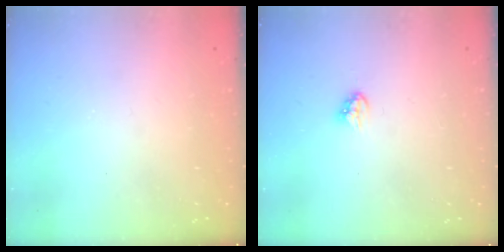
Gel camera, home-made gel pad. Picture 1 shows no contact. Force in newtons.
{"total": 3.4, "press": 3.4, "slide": 0.2}